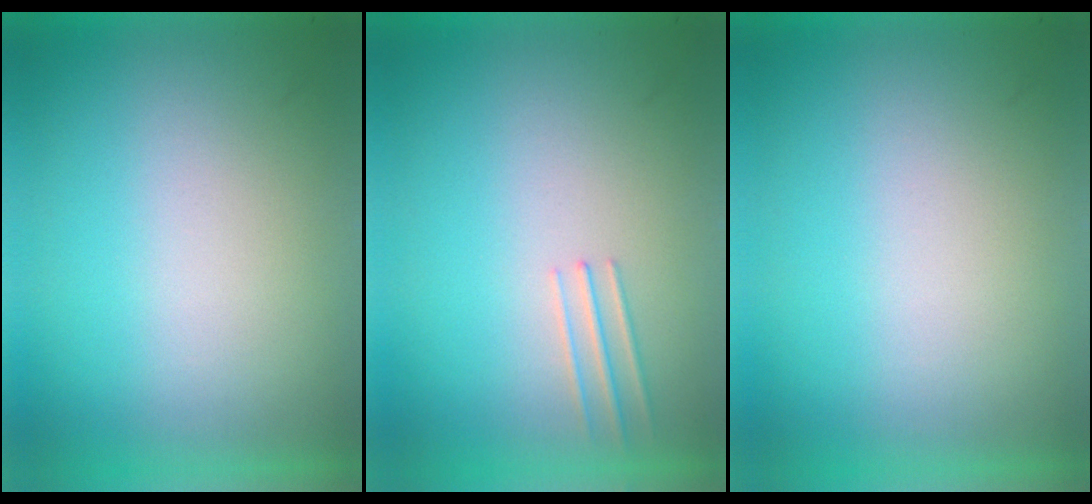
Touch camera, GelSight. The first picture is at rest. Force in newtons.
{"total": 1.0}
{"total": 0.0}